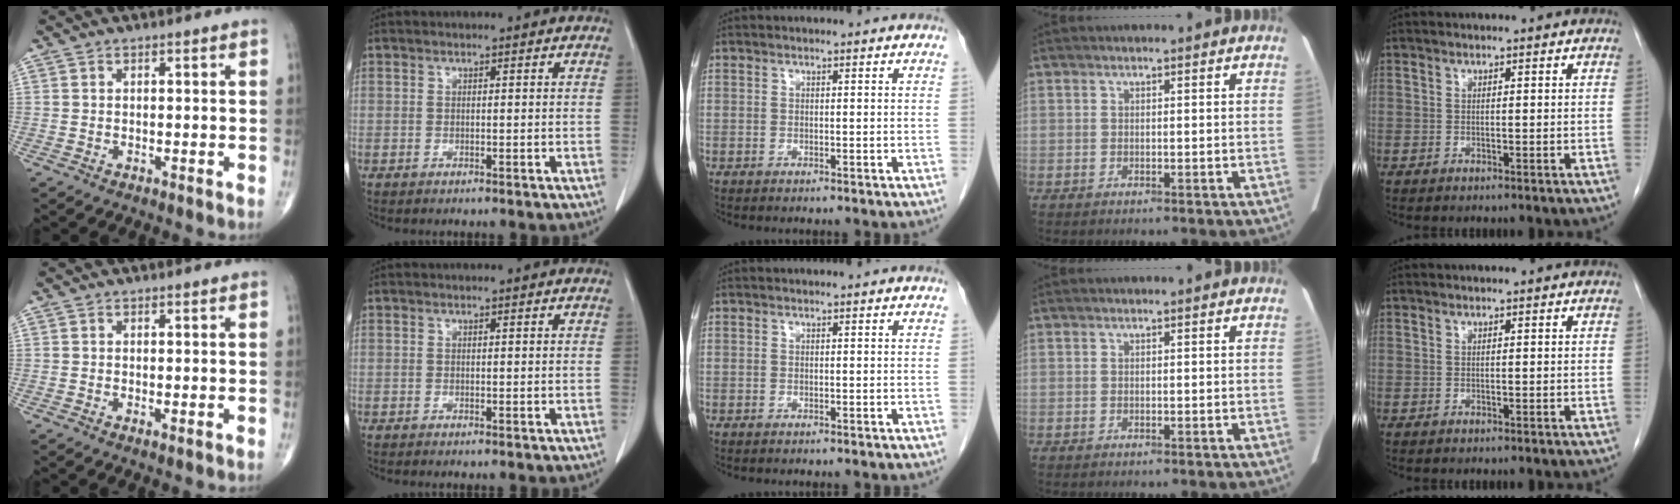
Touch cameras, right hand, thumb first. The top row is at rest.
{"thumb": {"total": 0.6, "force": [-0.1, 0.2, 0.6], "torque": [-0.014, -0.004, -0.004]}}